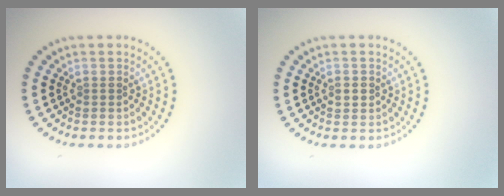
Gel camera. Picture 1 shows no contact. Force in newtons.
{"total": 1.1, "press": 1.0, "slide": 0.2}